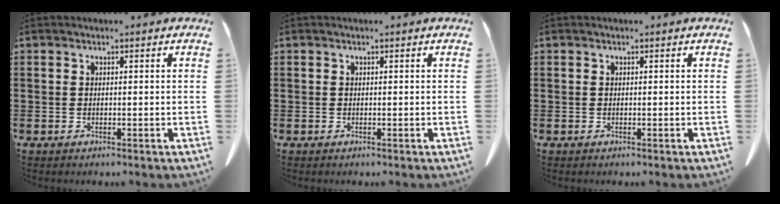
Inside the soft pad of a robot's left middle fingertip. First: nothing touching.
{"total": 0.0}
{"total": 0.0}